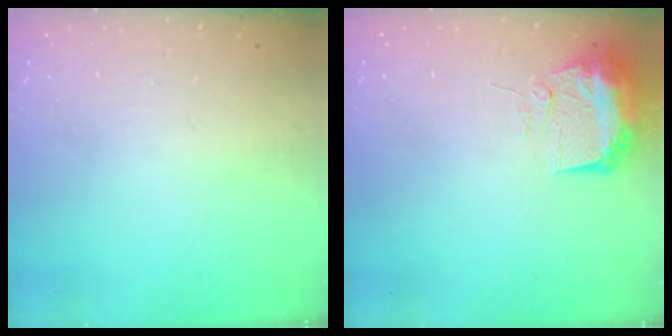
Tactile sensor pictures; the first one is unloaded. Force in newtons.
{"total": 9.8, "press": 9.7, "slide": 1.2}